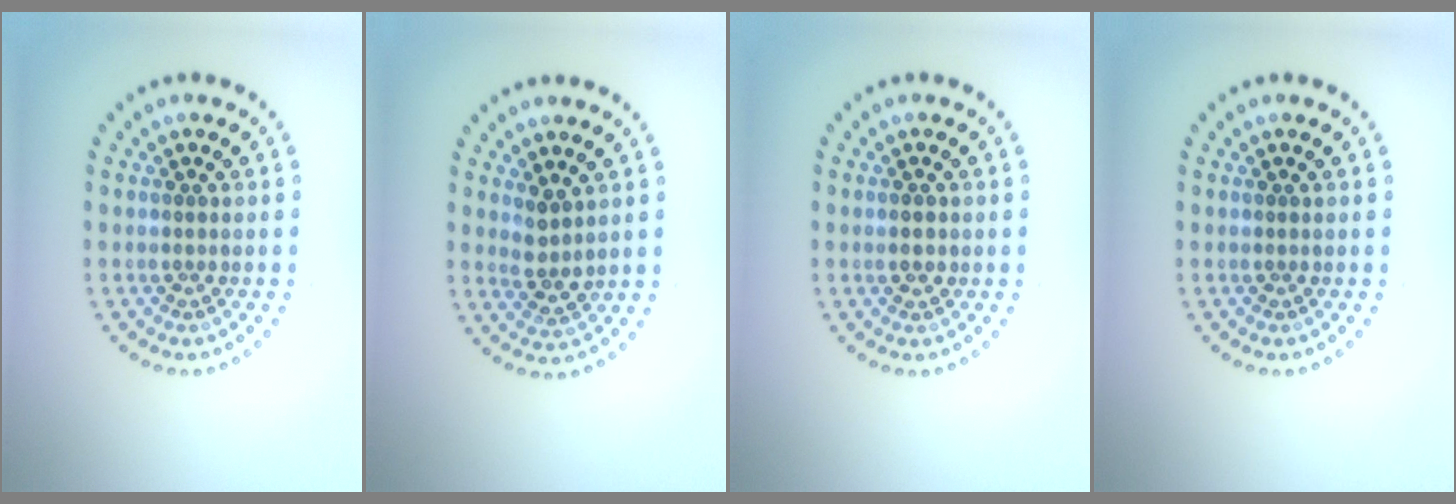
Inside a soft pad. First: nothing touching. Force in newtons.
{"total": 2.1, "press": 1.7, "slide": 1.2}
{"total": 1.4, "press": 1.4, "slide": 0.0}
{"total": 0.0}